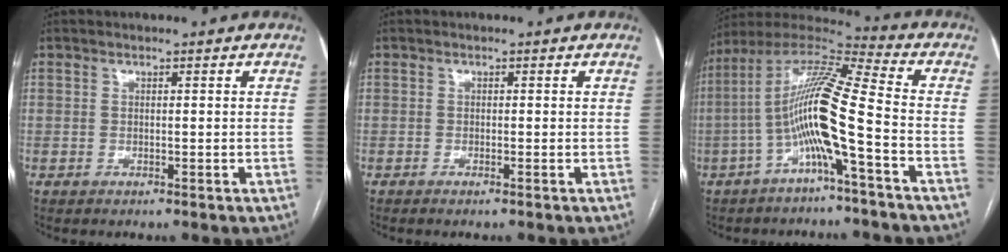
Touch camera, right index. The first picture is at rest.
{"total": 0.5, "force": [-0.4, -0.1, 0.4], "torque": [-0.007, 0.000, -0.007]}
{"total": 13.6, "force": [-3.8, -0.1, 13.1], "torque": [-0.255, 0.023, -0.080]}